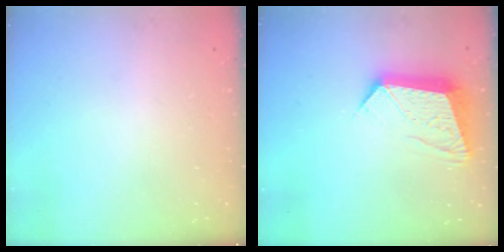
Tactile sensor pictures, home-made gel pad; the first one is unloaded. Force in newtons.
{"total": 12.3, "press": 12.2, "slide": 1.1}